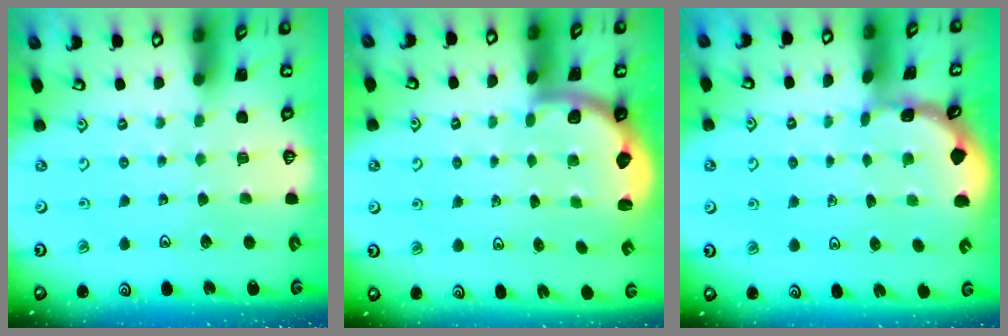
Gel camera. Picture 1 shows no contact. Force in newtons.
{"total": 2.4, "press": 1.7, "slide": 1.6}
{"total": 1.1, "press": 1.1, "slide": 0.2}